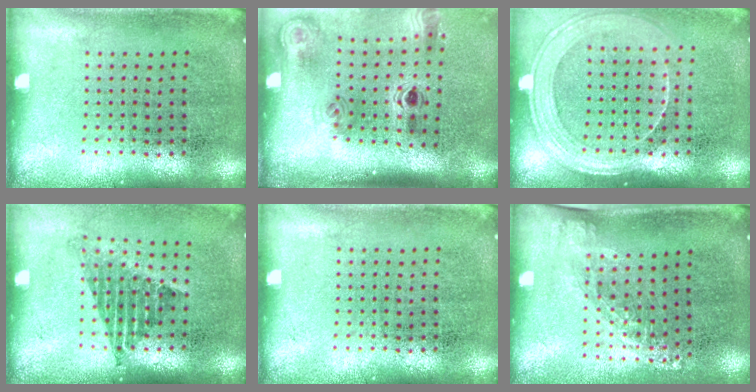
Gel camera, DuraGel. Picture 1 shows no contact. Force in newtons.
{"total": 2.0, "press": 1.3, "slide": 1.5}
{"total": 1.9, "press": 1.6, "slide": 1.0}
{"total": 1.3, "press": 1.0, "slide": 0.9}
{"total": 0.0}
{"total": 1.3, "press": 1.0, "slide": 0.9}